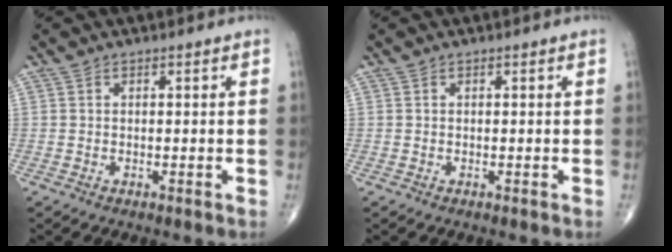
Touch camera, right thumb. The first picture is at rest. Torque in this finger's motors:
{"motor_torque": [0.05, 0.05, -0.05, -0.05, 0.00]}